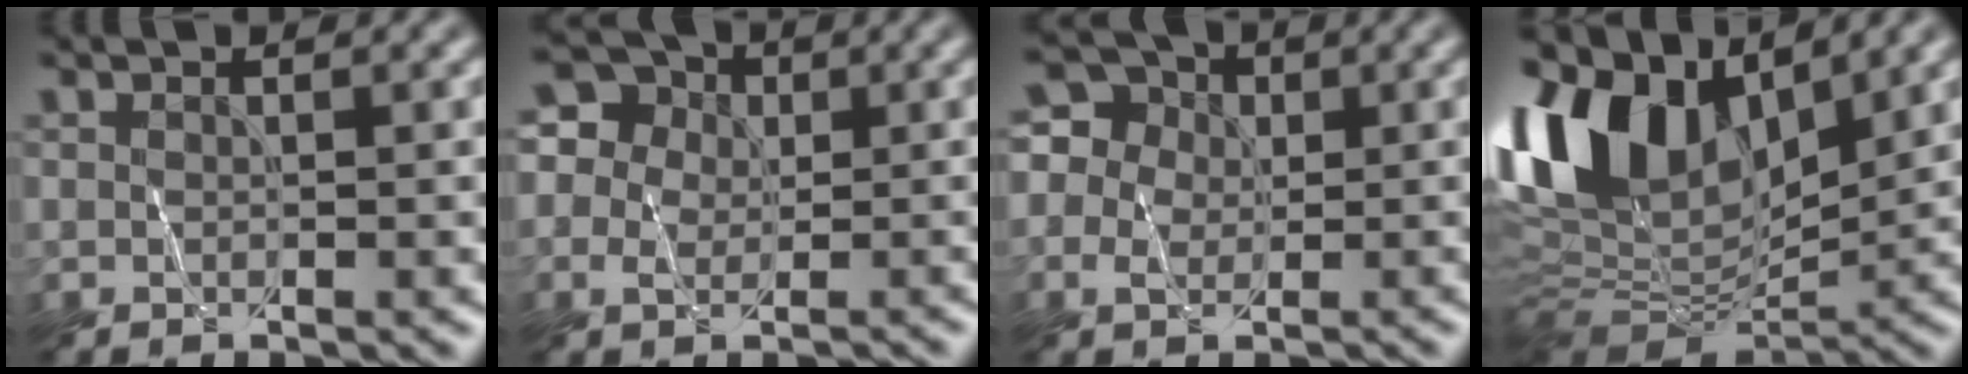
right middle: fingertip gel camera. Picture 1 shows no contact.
{"total": 5.1, "force": [0.8, 4.7, 1.9], "torque": [-0.015, 0.024, -0.012]}
{"total": 5.3, "force": [1.0, 4.8, 2.1], "torque": [-0.017, 0.026, -0.008]}
{"total": 16.1, "force": [6.6, 8.6, 11.9], "torque": [-0.253, 0.031, 0.108]}